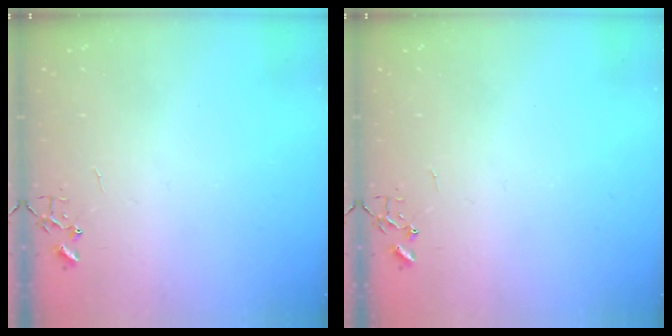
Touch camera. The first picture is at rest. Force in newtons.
{"total": 0.0}